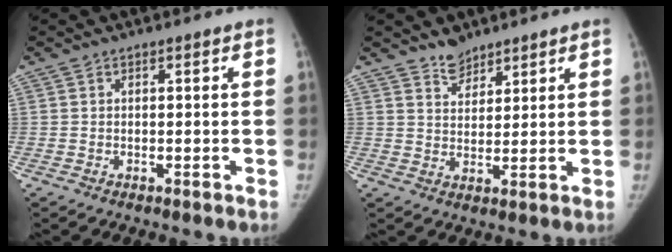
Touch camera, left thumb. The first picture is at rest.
{"total": 4.1, "force": [3.5, 2.0, 0.6], "torque": [0.014, -0.029, 0.061]}